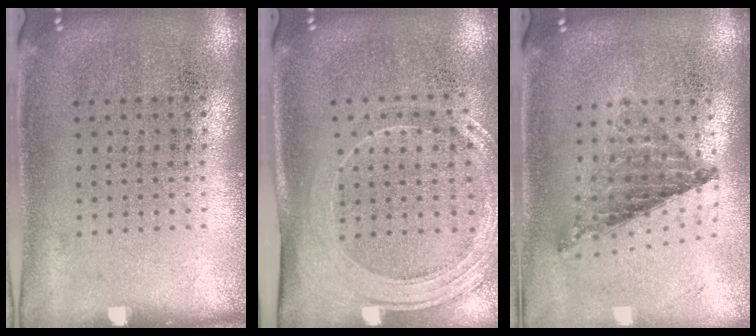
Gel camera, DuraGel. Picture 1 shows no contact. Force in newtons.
{"total": 2.1, "press": 1.8, "slide": 1.1}
{"total": 0.7, "press": 0.7, "slide": 0.0}